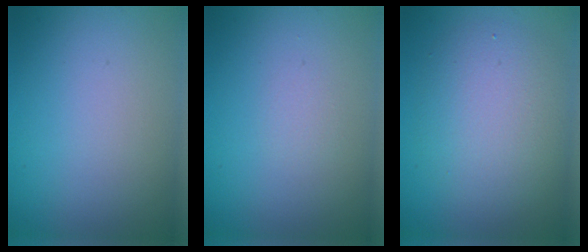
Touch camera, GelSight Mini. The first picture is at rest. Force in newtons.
{"total": 0.5, "press": 0.5, "slide": 0.1}
{"total": 5.1, "press": 5.0, "slide": 0.4}